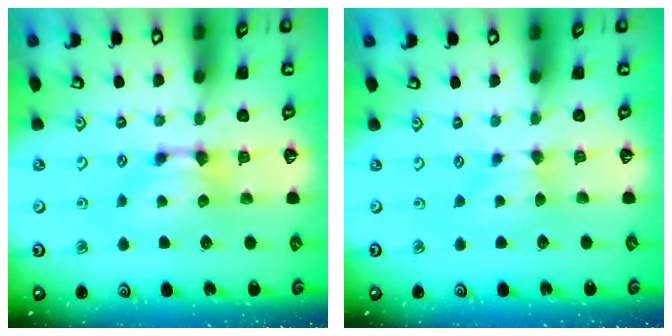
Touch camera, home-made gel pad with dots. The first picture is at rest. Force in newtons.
{"total": 2.0, "press": 1.9, "slide": 0.7}